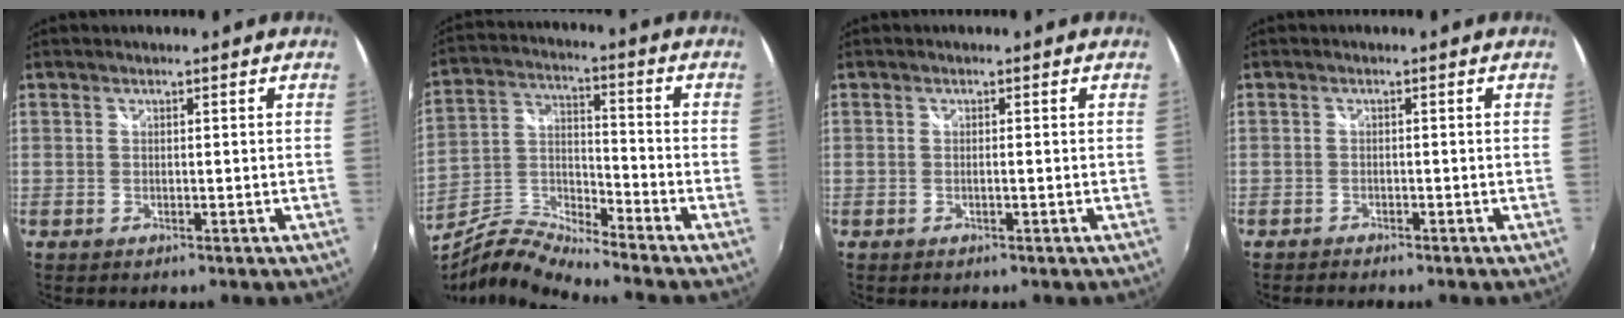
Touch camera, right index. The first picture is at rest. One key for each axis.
{"total": 7.2, "fx": -6.1, "fy": 0.4, "fz": 3.9, "tx": -0.088, "ty": 0.007, "tz": -0.132}
{"total": 0.7, "fx": -0.3, "fy": -0.1, "fz": 0.6, "tx": -0.008, "ty": 0.001, "tz": -0.006}
{"total": 0.8, "fx": -0.7, "fy": 0.1, "fz": -0.3, "tx": -0.003, "ty": 0.000, "tz": -0.019}